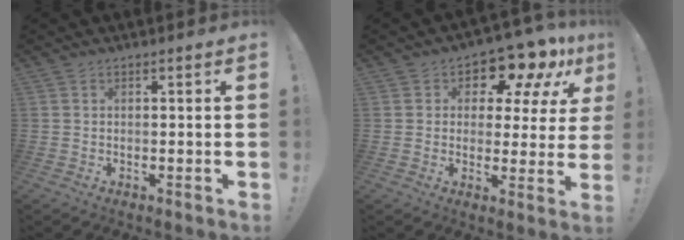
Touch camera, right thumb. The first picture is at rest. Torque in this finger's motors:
{"motor_torque": [1.42, 1.59, 0.53, -0.29, -0.02]}